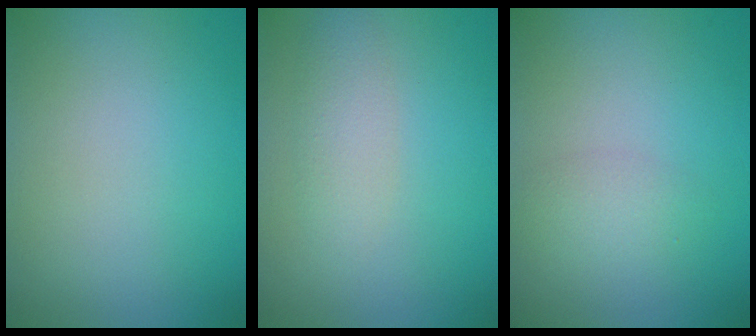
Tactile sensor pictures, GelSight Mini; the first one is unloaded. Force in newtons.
{"total": 2.1, "press": 2.1, "slide": 0.1}
{"total": 1.6, "press": 1.5, "slide": 0.2}